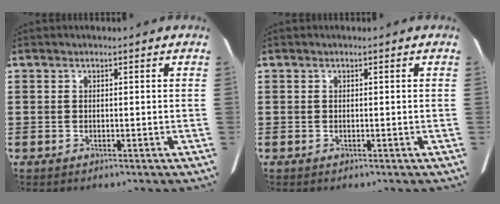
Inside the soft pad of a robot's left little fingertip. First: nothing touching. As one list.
[{"total": 0.0}]